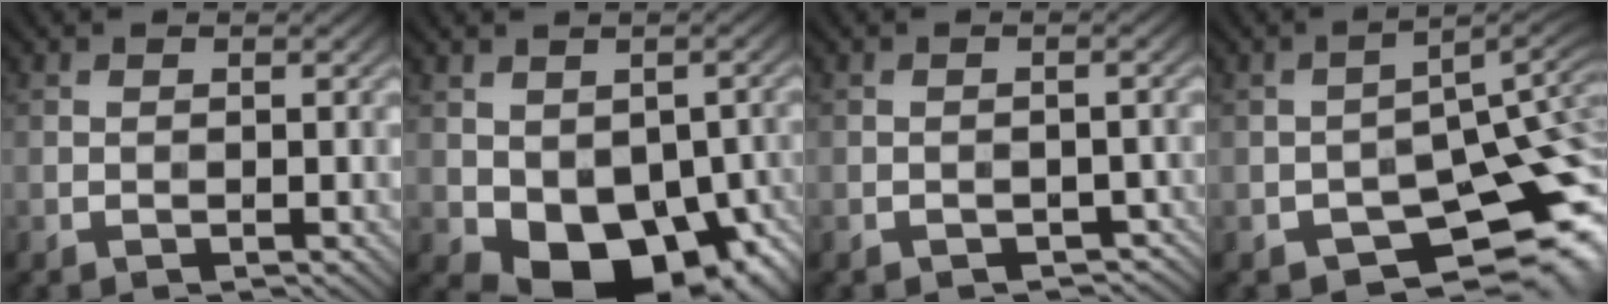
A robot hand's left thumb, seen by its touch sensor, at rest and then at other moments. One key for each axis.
{"total": 13.7, "fx": -4.4, "fy": 8.3, "fz": 9.9, "tx": -0.150, "ty": -0.038, "tz": -0.048}
{"total": 3.0, "fx": -1.9, "fy": 1.6, "fz": 1.6, "tx": -0.026, "ty": -0.003, "tz": -0.018}
{"total": 10.8, "fx": -5.2, "fy": 5.1, "fz": 7.9, "tx": -0.112, "ty": -0.019, "tz": -0.081}